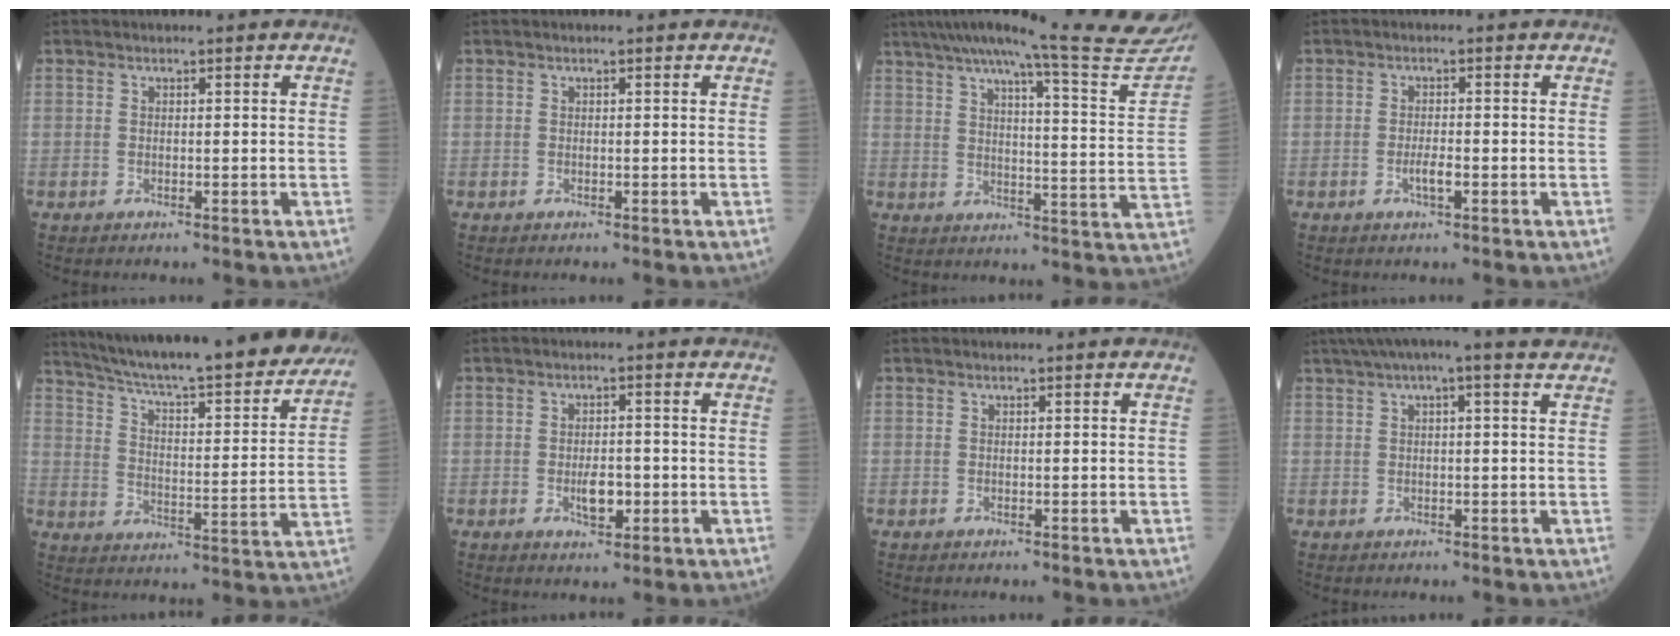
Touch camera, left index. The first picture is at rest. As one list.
[{"total": 0.0}, {"total": 22.5, "force": [20.6, -1.0, 9.0], "torque": [-0.138, -0.076, 0.255]}, {"total": 2.1, "force": [-0.8, 0.3, 1.9], "torque": [-0.037, -0.001, -0.013]}, {"total": 28.7, "force": [25.5, 3.1, 13.0], "torque": [-0.207, -0.039, 0.340]}, {"total": 3.6, "force": [-1.0, 1.6, 3.1], "torque": [-0.057, 0.001, -0.012]}, {"total": 0.0}, {"total": 8.0, "force": [5.9, 0.8, 5.4], "torque": [-0.097, 0.045, 0.078]}]